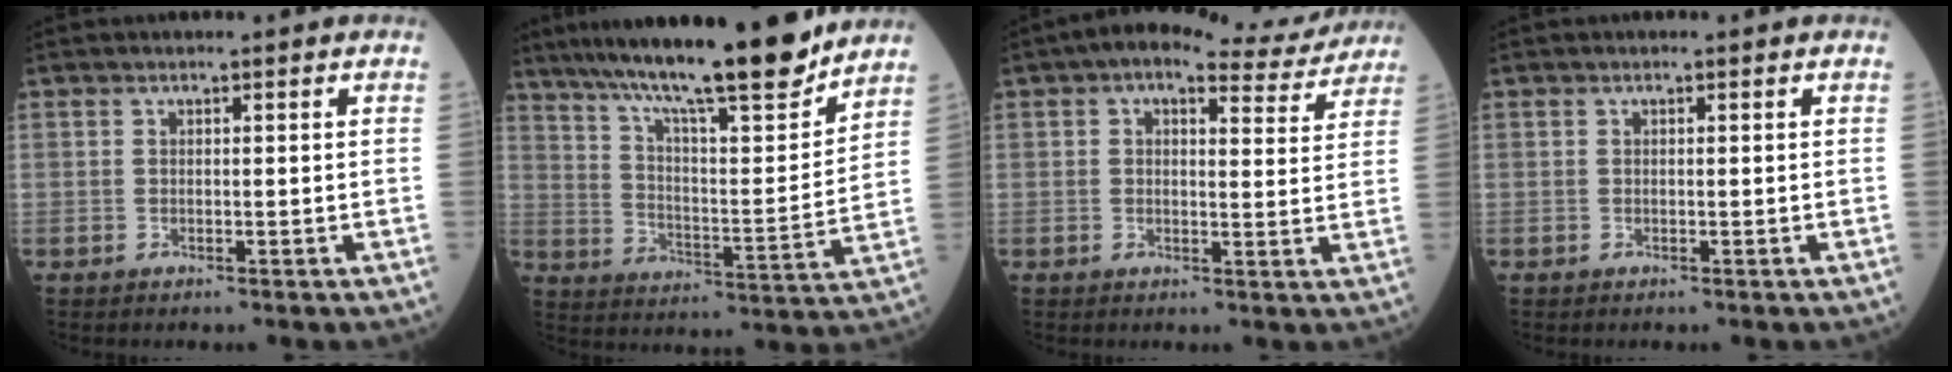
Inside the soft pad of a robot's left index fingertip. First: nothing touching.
{"total": 19.1, "force": [16.0, 1.2, 10.2], "torque": [-0.165, -0.003, 0.250]}
{"total": 9.0, "force": [7.7, 3.0, 3.6], "torque": [-0.046, 0.017, 0.081]}
{"total": 0.0}